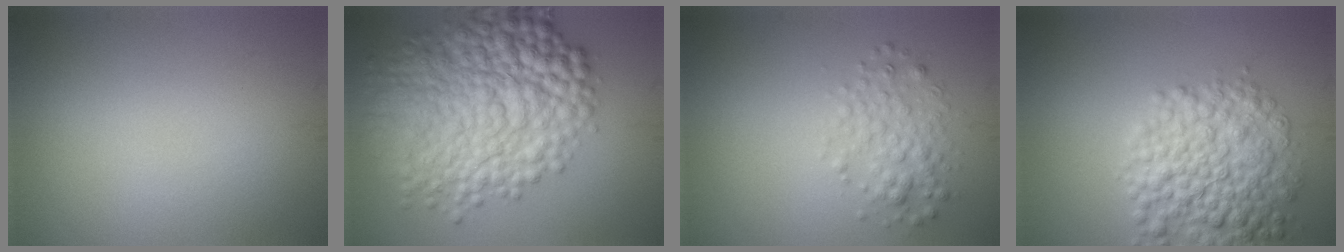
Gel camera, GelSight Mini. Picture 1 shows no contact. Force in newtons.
{"total": 12.1, "press": 12.1, "slide": 0.1}
{"total": 2.6, "press": 2.6, "slide": 0.0}
{"total": 7.5, "press": 7.5, "slide": 0.3}